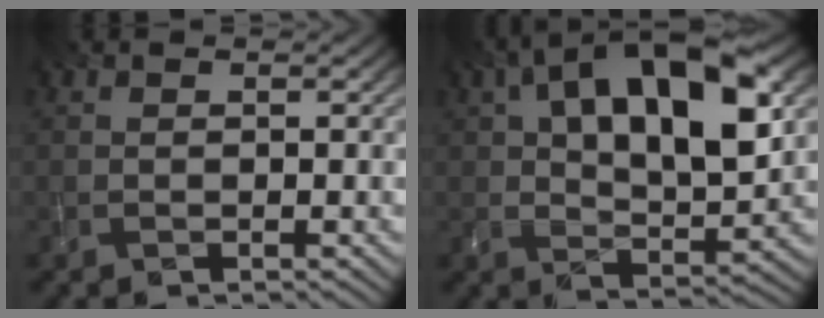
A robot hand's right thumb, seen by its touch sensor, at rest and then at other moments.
{"total": 16.6, "force": [5.7, 8.2, 13.2], "torque": [-0.220, 0.021, 0.086]}